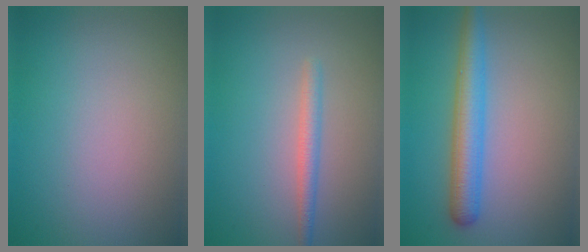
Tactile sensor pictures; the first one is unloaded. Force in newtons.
{"total": 1.7, "press": 1.7, "slide": 0.1}
{"total": 4.4, "press": 4.4, "slide": 0.1}